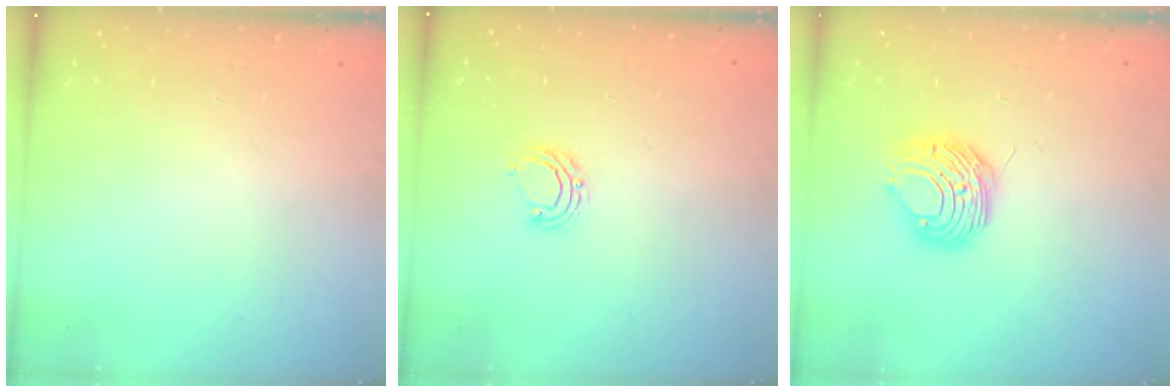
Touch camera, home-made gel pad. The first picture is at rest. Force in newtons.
{"total": 5.6, "press": 5.6, "slide": 1.0}
{"total": 10.3, "press": 10.2, "slide": 1.1}